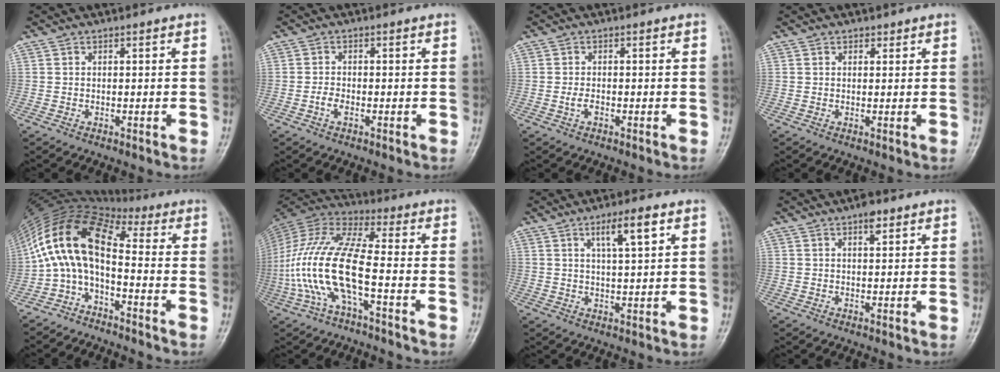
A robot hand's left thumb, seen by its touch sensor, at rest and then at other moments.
{"total": 2.1, "force": [-1.0, 1.1, 1.5], "torque": [-0.032, 0.008, -0.021]}
{"total": 1.9, "force": [-0.7, 1.0, 1.4], "torque": [-0.031, 0.005, -0.013]}
{"total": 0.9, "force": [0.6, 0.7, 0.1], "torque": [0.012, -0.003, 0.005]}
{"total": 12.5, "force": [-2.5, 6.0, 10.7], "torque": [-0.205, 0.074, -0.064]}
{"total": 16.5, "force": [-4.6, 5.0, 15.1], "torque": [-0.340, 0.037, -0.093]}
{"total": 6.2, "force": [2.9, 1.2, 5.4], "torque": [-0.091, -0.007, 0.050]}
{"total": 2.7, "force": [1.7, 1.1, 1.8], "torque": [-0.021, -0.006, 0.024]}